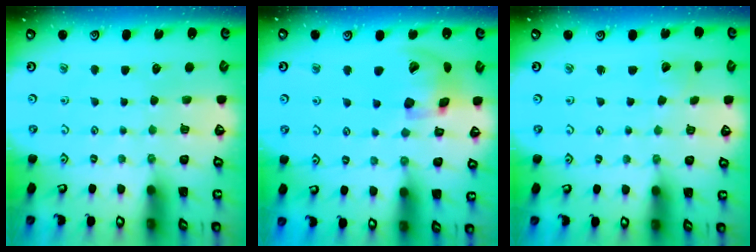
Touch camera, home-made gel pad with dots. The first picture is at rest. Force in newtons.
{"total": 16.4, "press": 16.3, "slide": 2.4}
{"total": 2.5, "press": 2.5, "slide": 0.3}